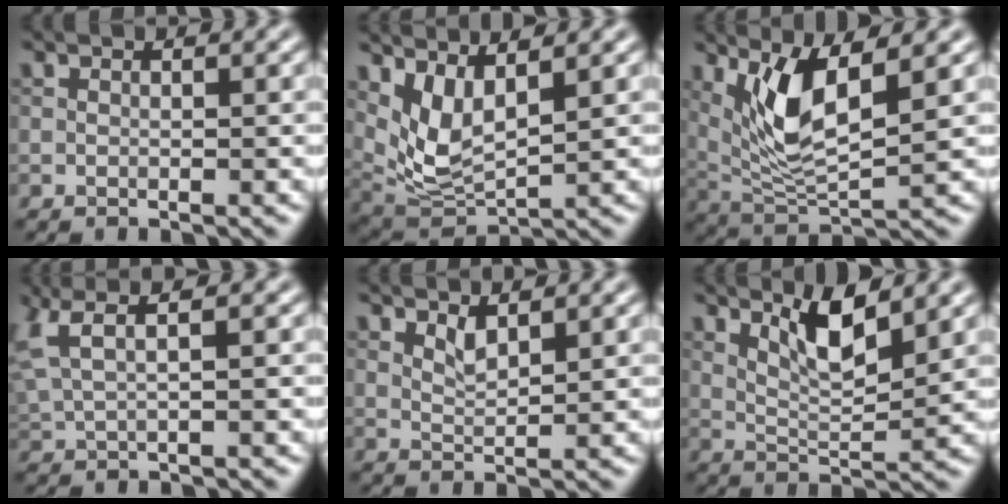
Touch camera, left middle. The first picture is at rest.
{"total": 4.3, "force": [2.1, 1.7, 3.3], "torque": [-0.078, -0.014, 0.052]}
{"total": 5.8, "force": [2.2, 1.8, 5.0], "torque": [-0.110, -0.015, 0.051]}
{"total": 5.1, "force": [2.9, 2.0, 3.7], "torque": [-0.079, 0.025, 0.052]}
{"total": 1.5, "force": [1.1, 0.4, 0.9], "torque": [-0.022, -0.003, 0.022]}
{"total": 4.1, "force": [2.4, 0.8, 3.2], "torque": [-0.062, -0.006, 0.047]}